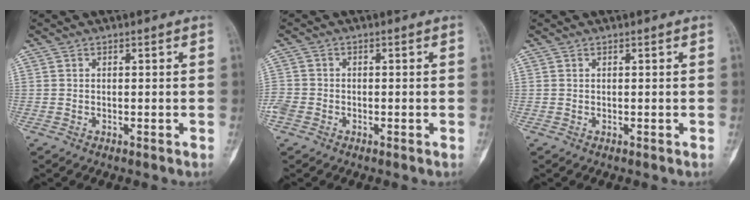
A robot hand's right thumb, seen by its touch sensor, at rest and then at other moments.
{"total": 3.0, "force": [-1.4, 2.4, 1.2], "torque": [-0.027, 0.008, -0.029]}
{"total": 0.0}